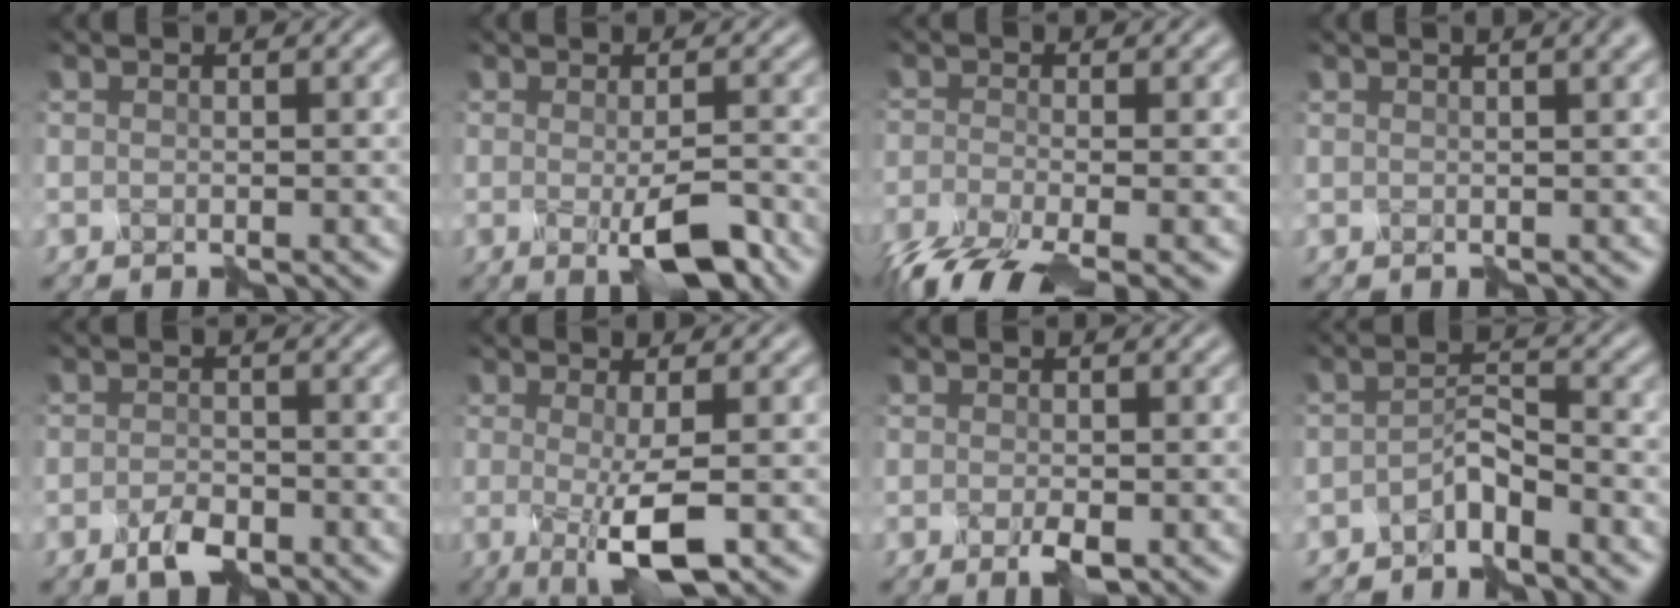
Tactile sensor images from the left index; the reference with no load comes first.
{"total": 3.7, "force": [-1.8, 0.4, 3.3], "torque": [-0.063, -0.003, -0.026]}
{"total": 7.1, "force": [-5.1, 2.0, 4.4], "torque": [-0.112, -0.025, -0.096]}
{"total": 2.1, "force": [1.2, 0.5, 1.6], "torque": [-0.005, 0.009, 0.006]}
{"total": 2.0, "force": [-1.6, 0.6, 1.1], "torque": [-0.032, 0.002, -0.032]}
{"total": 4.6, "force": [-0.9, 0.7, 4.5], "torque": [-0.092, -0.007, -0.016]}
{"total": 1.7, "force": [-0.9, 0.6, 1.4], "torque": [-0.041, -0.003, -0.016]}
{"total": 1.9, "force": [-1.6, 0.0, 1.0], "torque": [-0.027, 0.013, -0.034]}